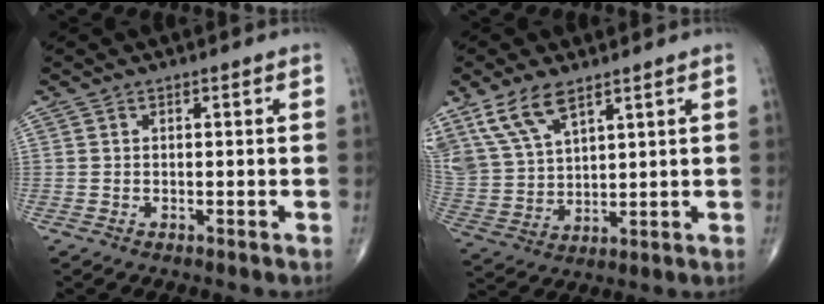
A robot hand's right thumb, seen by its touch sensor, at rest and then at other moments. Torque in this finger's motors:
{"motor_torque": [0.05, 0.45, 1.01, 1.00, 0.06]}